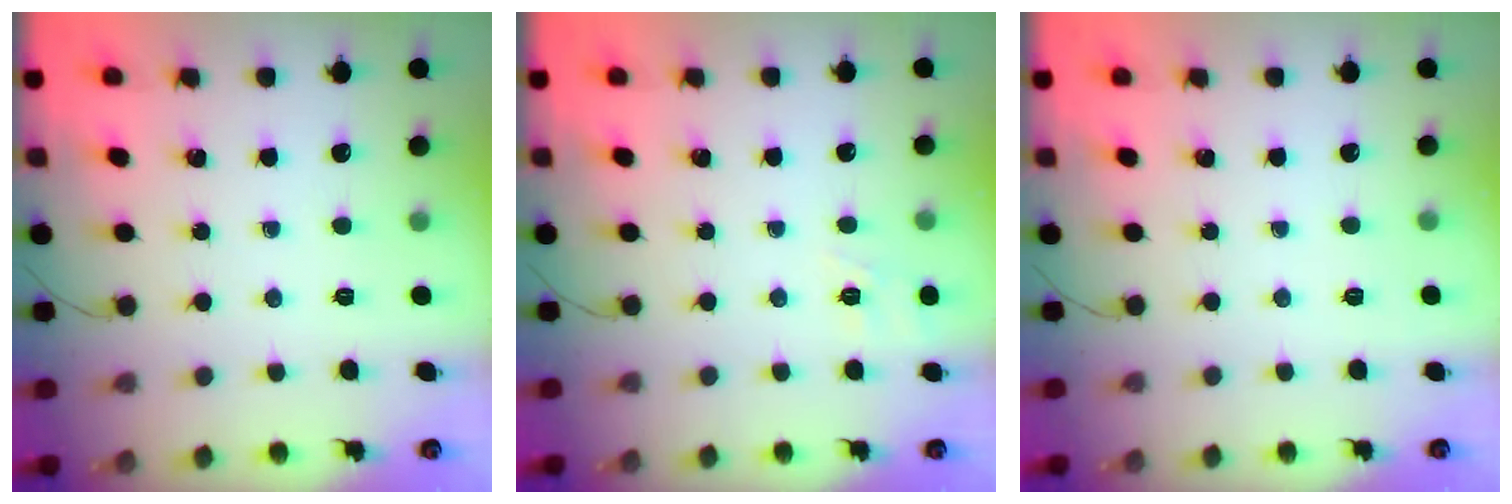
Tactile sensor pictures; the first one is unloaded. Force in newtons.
{"total": 7.6, "press": 7.5, "slide": 1.4}
{"total": 4.1, "press": 3.8, "slide": 1.6}